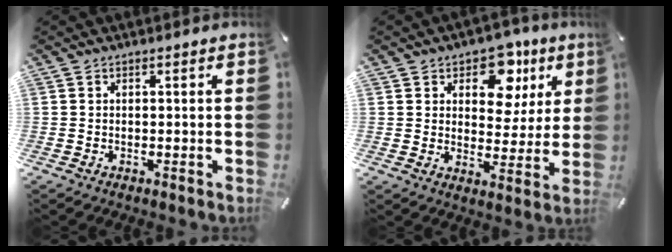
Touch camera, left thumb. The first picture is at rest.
{"total": 11.9, "force": [5.9, 8.0, 6.6], "torque": [-0.084, -0.026, 0.101]}